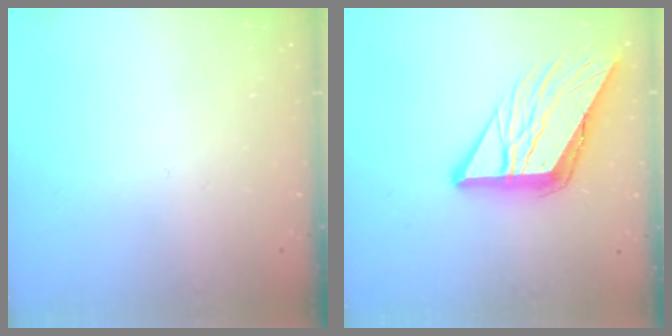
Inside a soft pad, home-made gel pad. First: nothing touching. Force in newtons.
{"total": 15.9, "press": 15.9, "slide": 1.6}